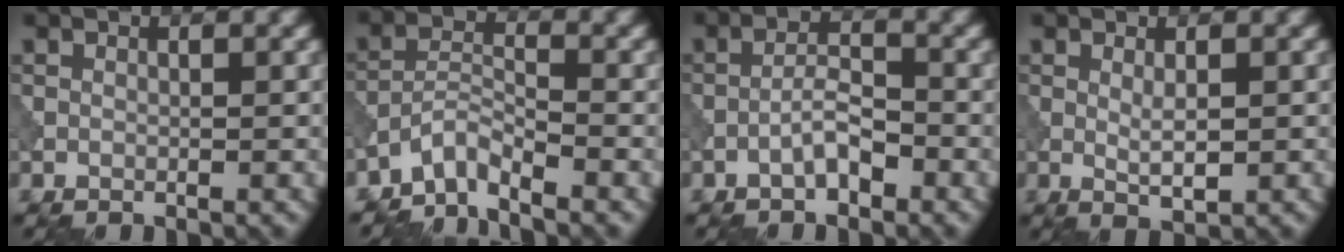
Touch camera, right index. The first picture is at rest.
{"total": 3.1, "force": [-2.8, 0.4, 1.1], "torque": [-0.019, 0.005, -0.067]}
{"total": 2.5, "force": [-1.5, 0.7, 1.8], "torque": [-0.034, 0.011, -0.032]}
{"total": 1.8, "force": [0.3, 0.5, 1.7], "torque": [-0.035, -0.004, 0.009]}